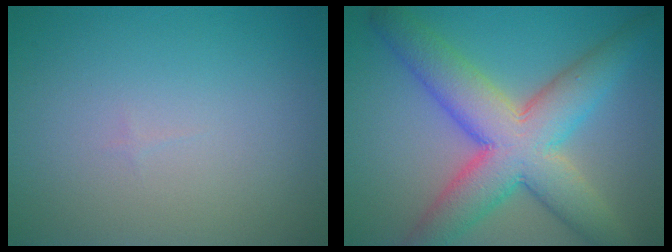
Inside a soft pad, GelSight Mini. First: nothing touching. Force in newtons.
{"total": 9.8, "press": 9.8, "slide": 0.4}